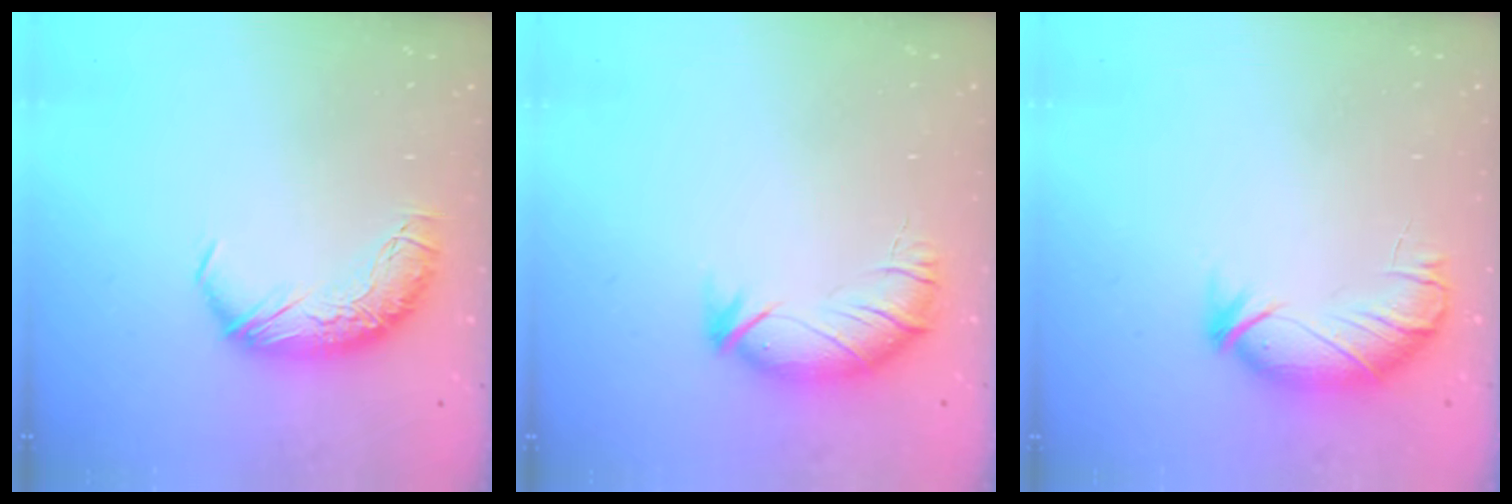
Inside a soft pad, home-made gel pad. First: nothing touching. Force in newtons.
{"total": 3.2, "press": 2.6, "slide": 2.0}
{"total": 3.8, "press": 3.5, "slide": 1.5}